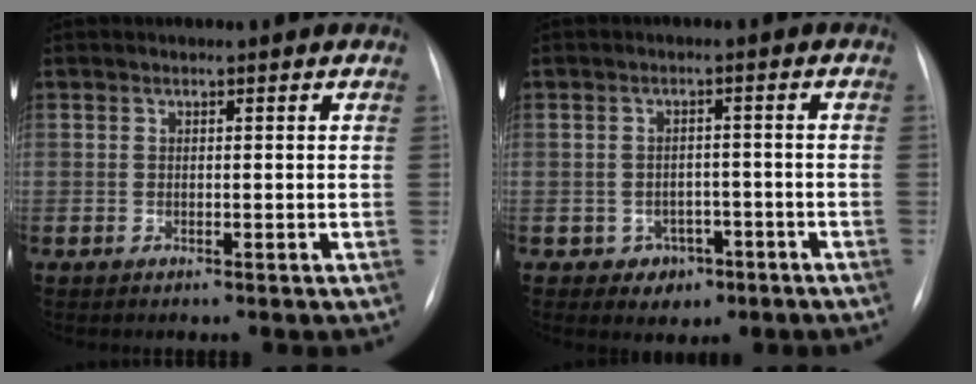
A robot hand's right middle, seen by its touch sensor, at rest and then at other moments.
{"total": 3.8, "force": [-1.9, 3.2, 1.0], "torque": [-0.008, 0.014, -0.013]}